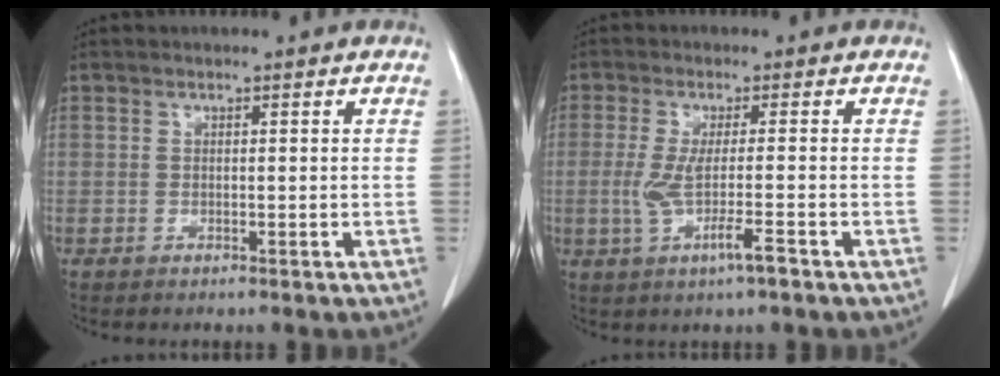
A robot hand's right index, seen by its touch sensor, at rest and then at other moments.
{"total": 6.0, "force": [-2.2, -0.2, 5.6], "torque": [-0.111, -0.017, -0.040]}